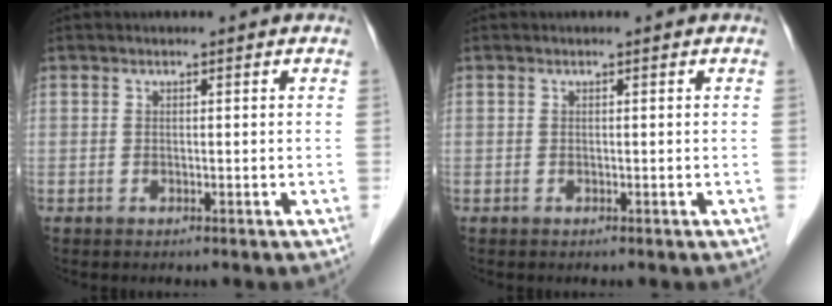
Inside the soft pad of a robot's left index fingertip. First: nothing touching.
{"total": 0.0}